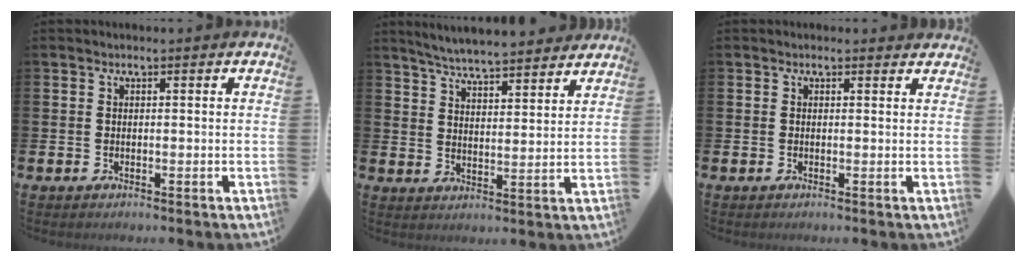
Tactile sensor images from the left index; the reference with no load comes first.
{"total": 5.8, "force": [5.7, 0.3, 0.9], "torque": [-0.036, -0.035, 0.100]}
{"total": 0.5, "force": [0.4, 0.2, 0.1], "torque": [0.005, 0.000, 0.006]}